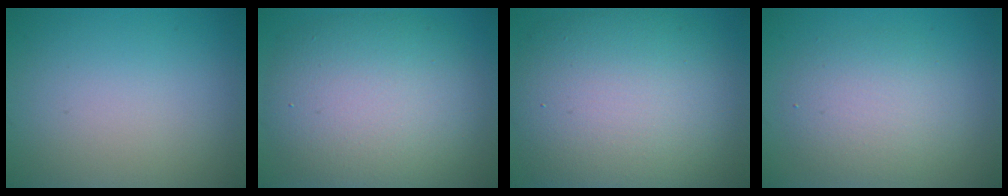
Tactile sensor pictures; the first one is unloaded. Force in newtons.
{"total": 9.7, "press": 9.7, "slide": 0.9}
{"total": 12.4, "press": 12.4, "slide": 0.7}
{"total": 4.1, "press": 4.1, "slide": 0.3}